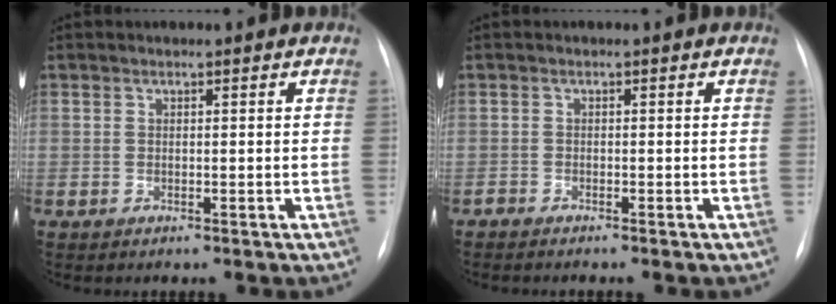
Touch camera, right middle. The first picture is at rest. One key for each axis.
{"total": 1.2, "fx": -1.1, "fy": 0.0, "fz": 0.4, "tx": -0.012, "ty": -0.005, "tz": -0.016}